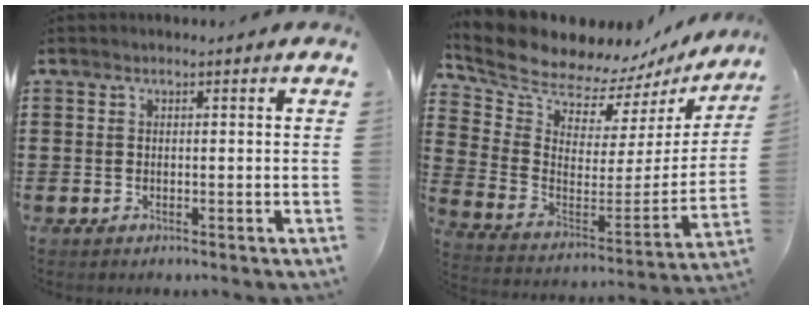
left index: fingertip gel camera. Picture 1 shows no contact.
{"total": 8.2, "force": [8.0, 1.8, 0.5], "torque": [-0.065, -0.076, 0.134]}